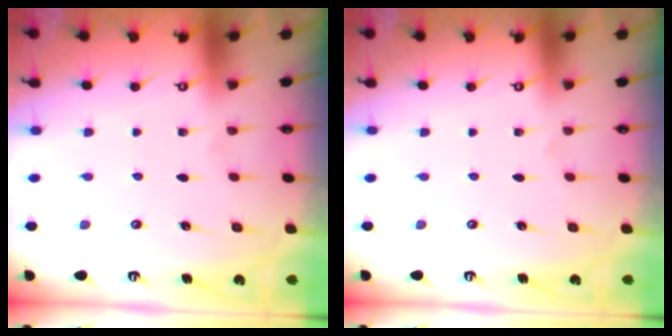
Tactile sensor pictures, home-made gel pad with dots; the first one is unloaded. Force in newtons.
{"total": 0.0}